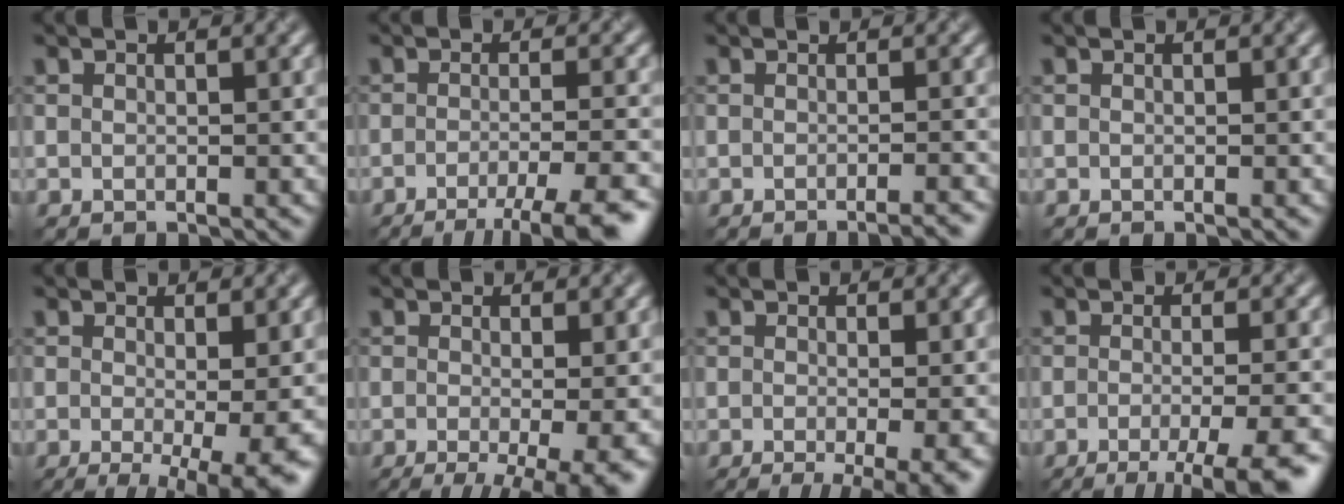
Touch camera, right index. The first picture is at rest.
{"total": 6.6, "force": [-3.9, 1.3, 5.2], "torque": [-0.066, -0.004, -0.056]}
{"total": 2.6, "force": [-1.4, 0.7, 2.1], "torque": [-0.008, 0.002, -0.024]}
{"total": 0.0}
{"total": 7.0, "force": [-2.0, 1.7, 6.5], "torque": [-0.089, -0.017, -0.022]}
{"total": 8.6, "force": [-2.9, 2.8, 7.6], "torque": [-0.091, -0.013, -0.036]}
{"total": 6.2, "force": [-2.5, 1.7, 5.4], "torque": [-0.064, -0.012, -0.030]}
{"total": 7.3, "force": [-4.0, 1.8, 5.9], "torque": [-0.064, -0.009, -0.053]}